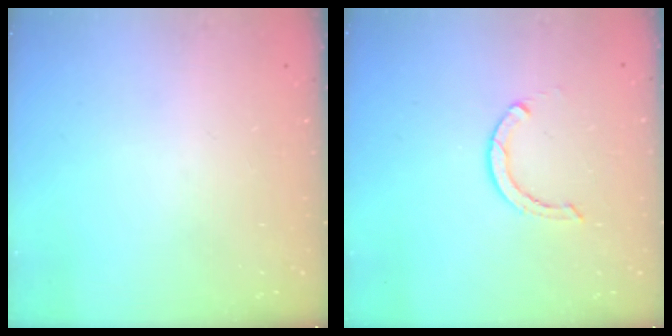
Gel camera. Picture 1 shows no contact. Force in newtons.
{"total": 2.6, "press": 2.6, "slide": 0.1}